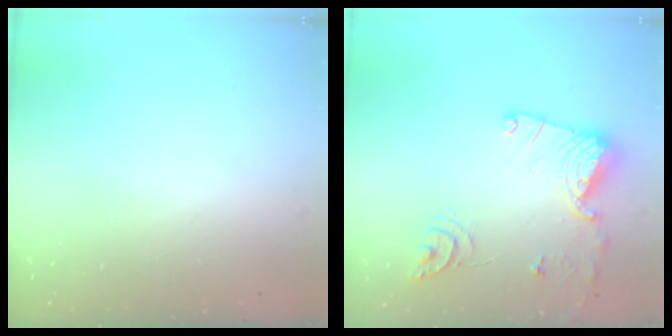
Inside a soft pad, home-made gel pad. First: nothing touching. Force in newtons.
{"total": 14.7, "press": 14.7, "slide": 0.7}